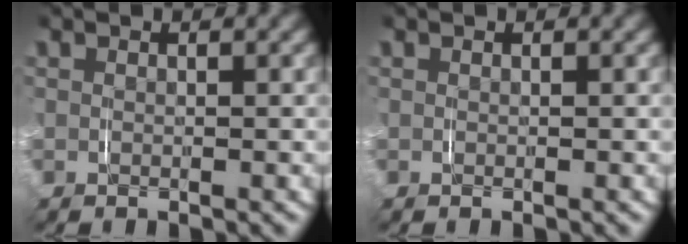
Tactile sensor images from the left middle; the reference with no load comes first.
{"total": 0.0}